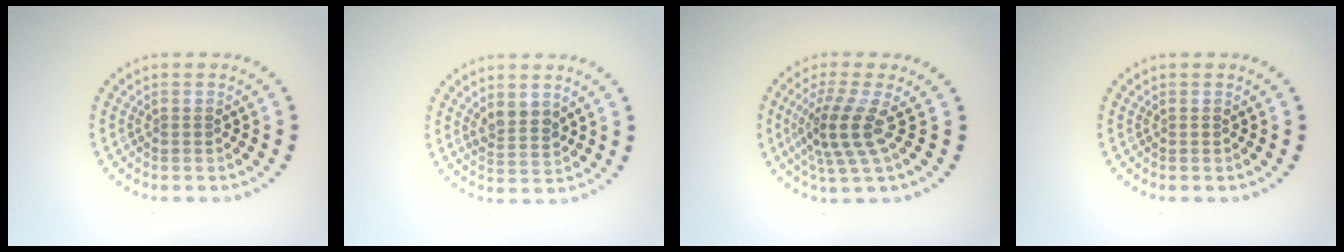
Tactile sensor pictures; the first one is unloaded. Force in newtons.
{"total": 2.1, "press": 1.9, "slide": 0.9}
{"total": 3.9, "press": 2.9, "slide": 2.7}
{"total": 0.0}